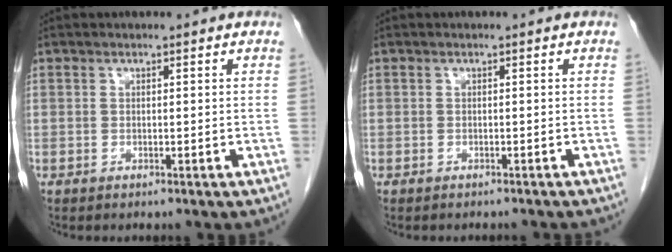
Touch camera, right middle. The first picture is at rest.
{"total": 3.5, "force": [-3.2, 0.8, 1.1], "torque": [-0.017, -0.004, -0.036]}